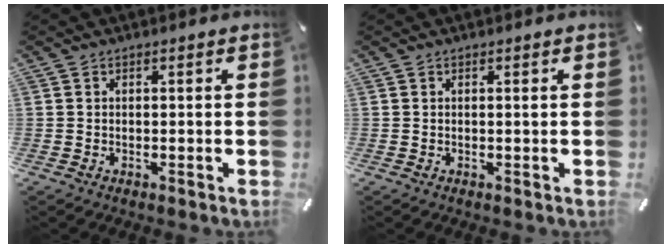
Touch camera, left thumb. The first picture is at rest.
{"total": 0.0}